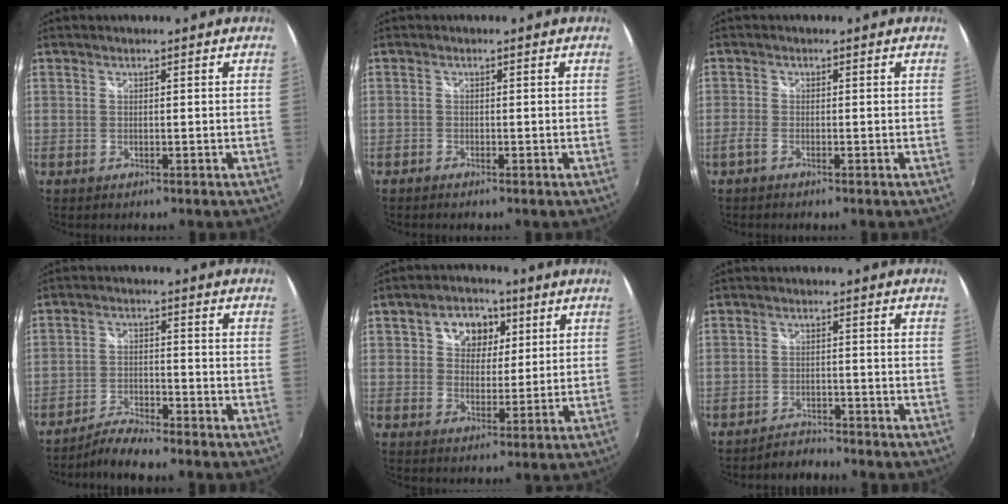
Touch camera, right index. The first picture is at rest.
{"total": 0.9, "force": [-0.8, 0.4, 0.1], "torque": [-0.008, -0.002, -0.019]}
{"total": 1.7, "force": [-1.3, 0.5, 0.9], "torque": [-0.026, -0.002, -0.030]}
{"total": 5.2, "force": [-4.9, 0.4, 1.8], "torque": [-0.050, -0.001, -0.094]}
{"total": 8.5, "force": [3.1, 6.5, 4.5], "torque": [-0.078, 0.018, 0.048]}
{"total": 3.4, "force": [-3.3, 0.9, 0.1], "torque": [-0.013, 0.004, -0.058]}